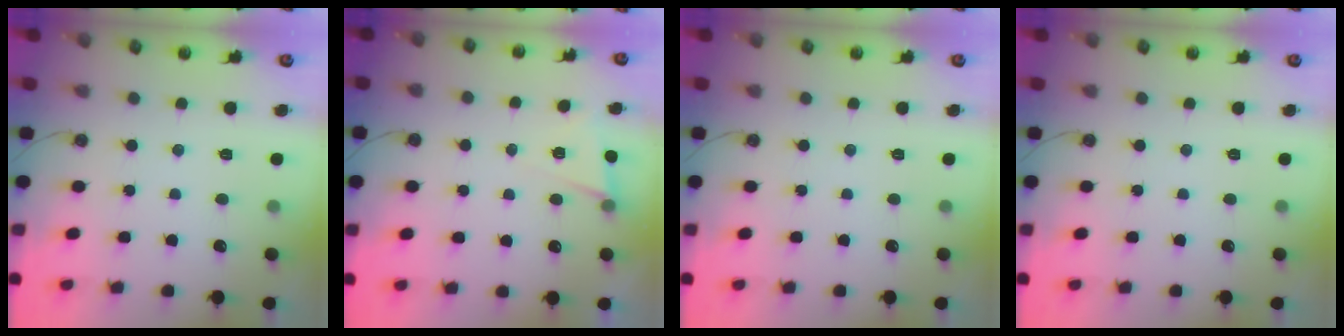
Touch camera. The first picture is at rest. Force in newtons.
{"total": 3.0, "press": 2.7, "slide": 1.2}
{"total": 0.0}
{"total": 0.0}